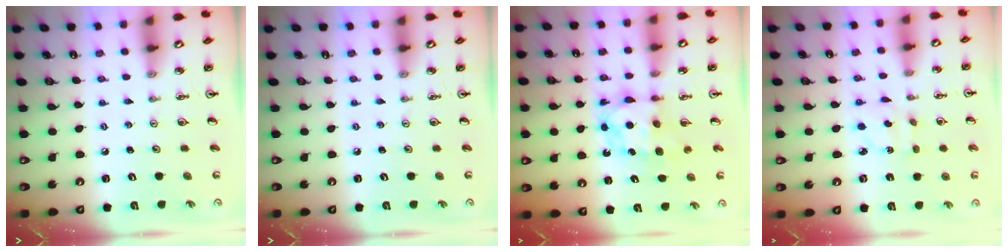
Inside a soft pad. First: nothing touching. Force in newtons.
{"total": 0.0}
{"total": 6.5, "press": 6.5, "slide": 0.3}
{"total": 2.6, "press": 2.5, "slide": 0.3}